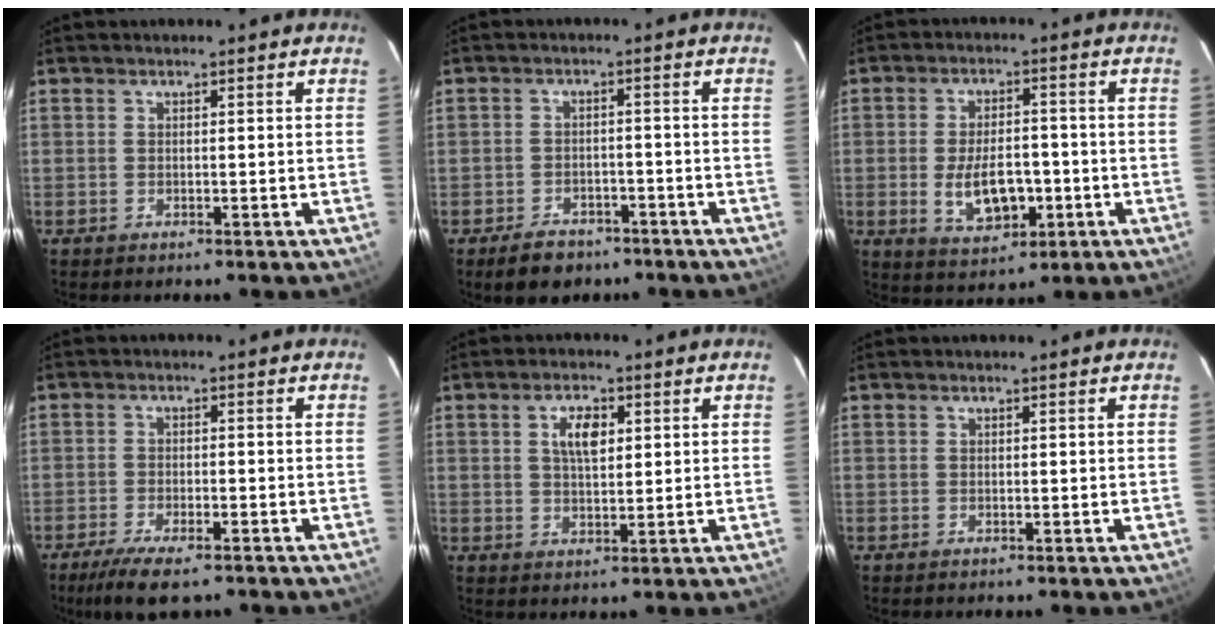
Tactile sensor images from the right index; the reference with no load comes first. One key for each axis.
{"total": 6.8, "fx": -4.8, "fy": 4.3, "fz": 2.2, "tx": -0.056, "ty": 0.014, "tz": -0.061}
{"total": 9.5, "fx": -2.3, "fy": 5.1, "fz": 7.6, "tx": -0.147, "ty": -0.005, "tz": -0.026}
{"total": 8.8, "fx": -6.5, "fy": 2.4, "fz": 5.3, "tx": -0.124, "ty": -0.023, "tz": -0.112}
{"total": 5.1, "fx": 1.6, "fy": 2.5, "fz": 4.1, "tx": -0.072, "ty": 0.008, "tz": 0.031}
{"total": 0.0}